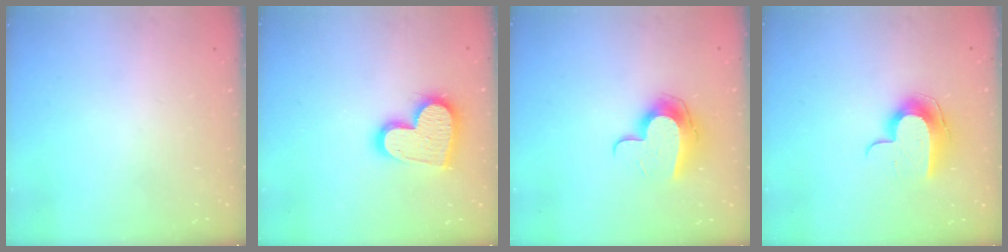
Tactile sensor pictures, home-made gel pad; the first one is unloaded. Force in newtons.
{"total": 16.9, "press": 16.9, "slide": 1.5}
{"total": 11.5, "press": 11.5, "slide": 0.4}
{"total": 11.8, "press": 11.8, "slide": 0.7}